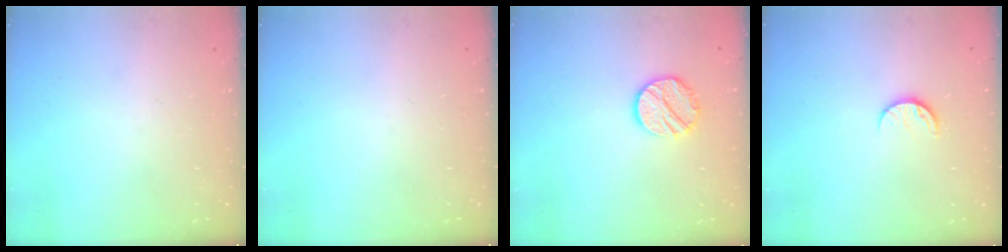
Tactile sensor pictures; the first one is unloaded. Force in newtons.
{"total": 0.0}
{"total": 10.1, "press": 10.1, "slide": 0.5}
{"total": 7.5, "press": 7.5, "slide": 0.8}